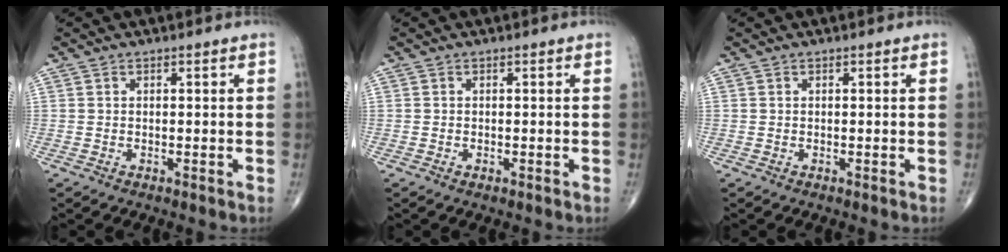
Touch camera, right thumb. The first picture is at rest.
{"total": 0.6, "force": [-0.3, 0.3, 0.4], "torque": [-0.008, 0.002, -0.004]}
{"total": 0.0}